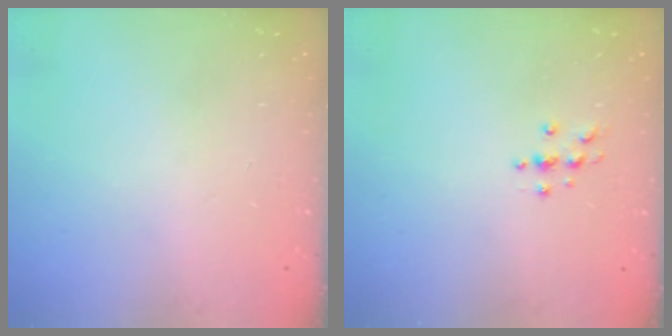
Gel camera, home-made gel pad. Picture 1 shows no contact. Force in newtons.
{"total": 3.5, "press": 3.4, "slide": 0.5}